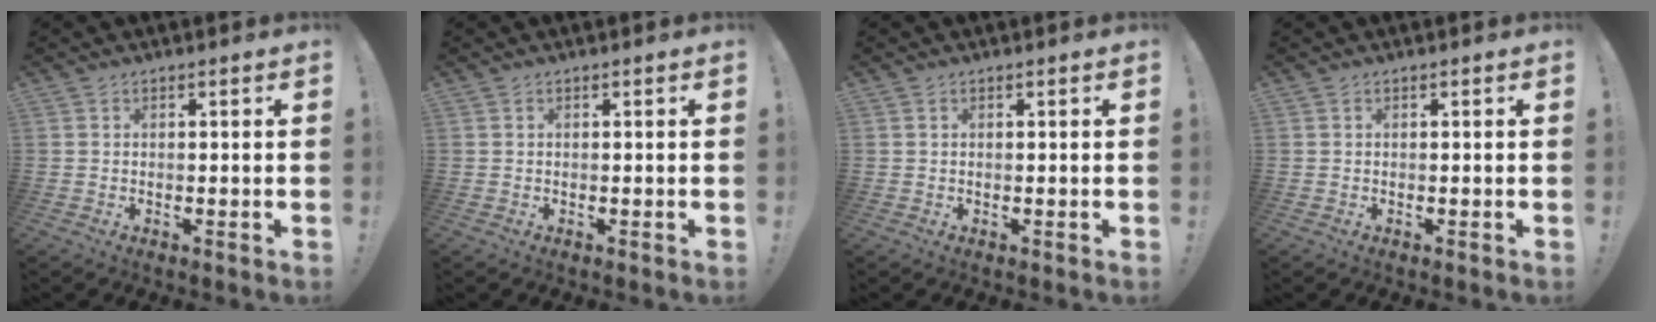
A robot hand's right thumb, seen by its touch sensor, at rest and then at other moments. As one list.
[{"total": 0.0}, {"total": 0.0}, {"total": 0.0}]